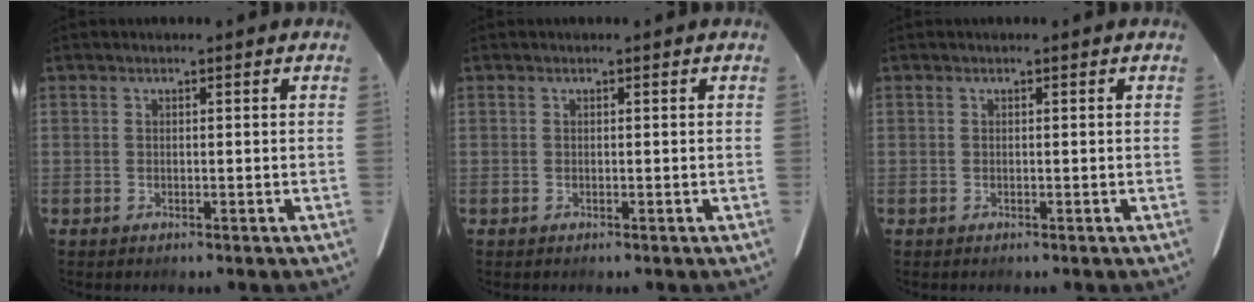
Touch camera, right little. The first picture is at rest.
{"total": 0.0}
{"total": 0.0}